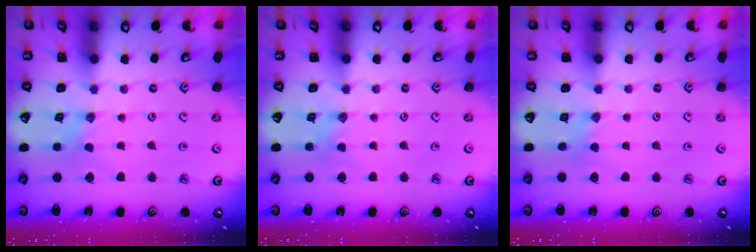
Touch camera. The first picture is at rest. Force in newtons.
{"total": 1.2, "press": 1.2, "slide": 0.3}
{"total": 2.1, "press": 2.1, "slide": 0.5}